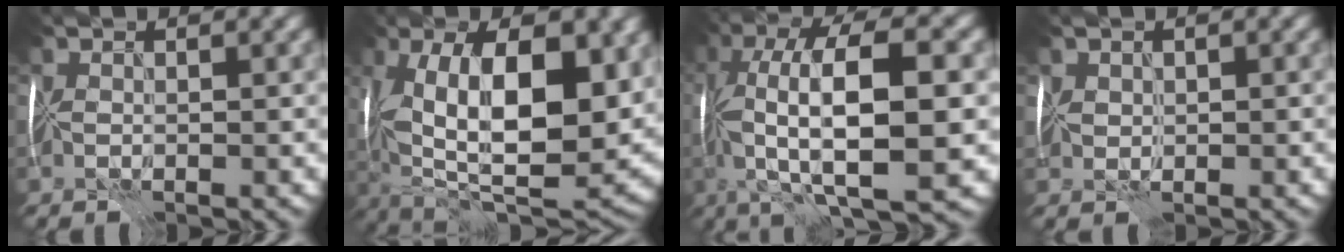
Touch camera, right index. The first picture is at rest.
{"total": 15.5, "force": [1.9, 7.2, 13.6], "torque": [-0.212, -0.006, 0.033]}
{"total": 11.9, "force": [0.0, 4.0, 11.2], "torque": [-0.204, 0.017, -0.003]}
{"total": 0.8, "force": [0.6, 0.5, -0.1], "torque": [-0.002, 0.005, 0.022]}